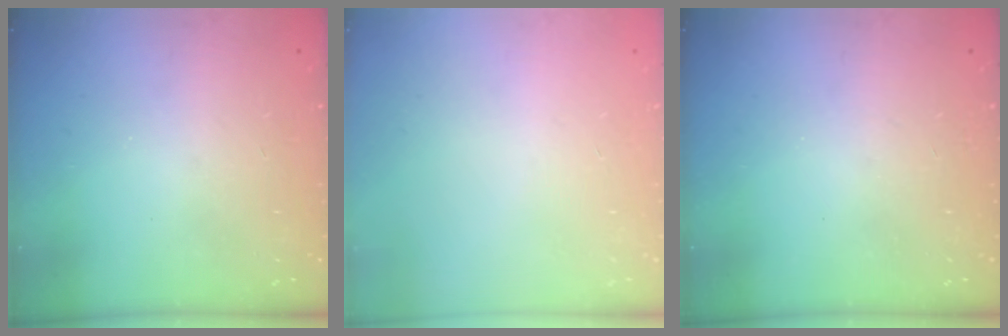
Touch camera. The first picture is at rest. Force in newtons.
{"total": 0.0}
{"total": 0.0}